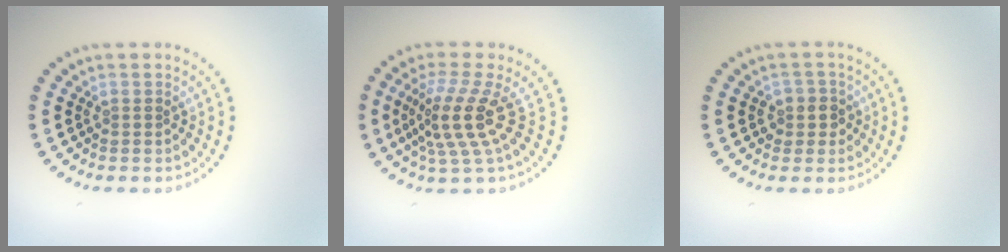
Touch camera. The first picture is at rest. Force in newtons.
{"total": 4.3, "press": 3.0, "slide": 3.1}
{"total": 1.8, "press": 1.7, "slide": 0.8}